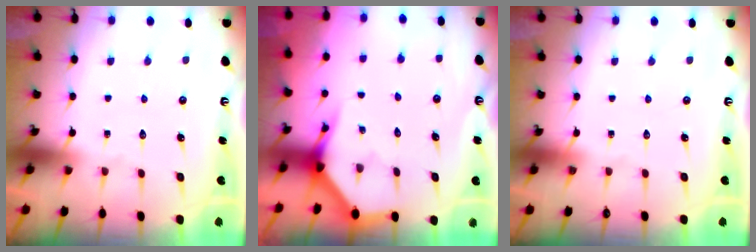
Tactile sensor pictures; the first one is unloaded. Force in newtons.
{"total": 4.0, "press": 4.0, "slide": 0.2}
{"total": 0.0}